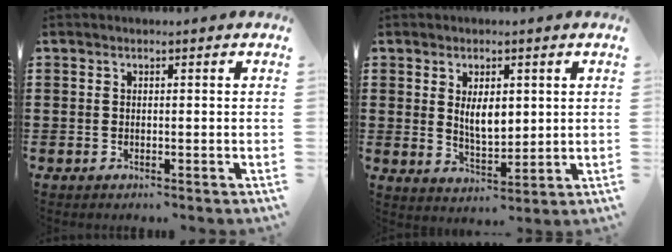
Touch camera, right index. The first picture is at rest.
{"total": 4.9, "force": [1.4, 2.4, 4.1], "torque": [-0.070, 0.001, 0.019]}